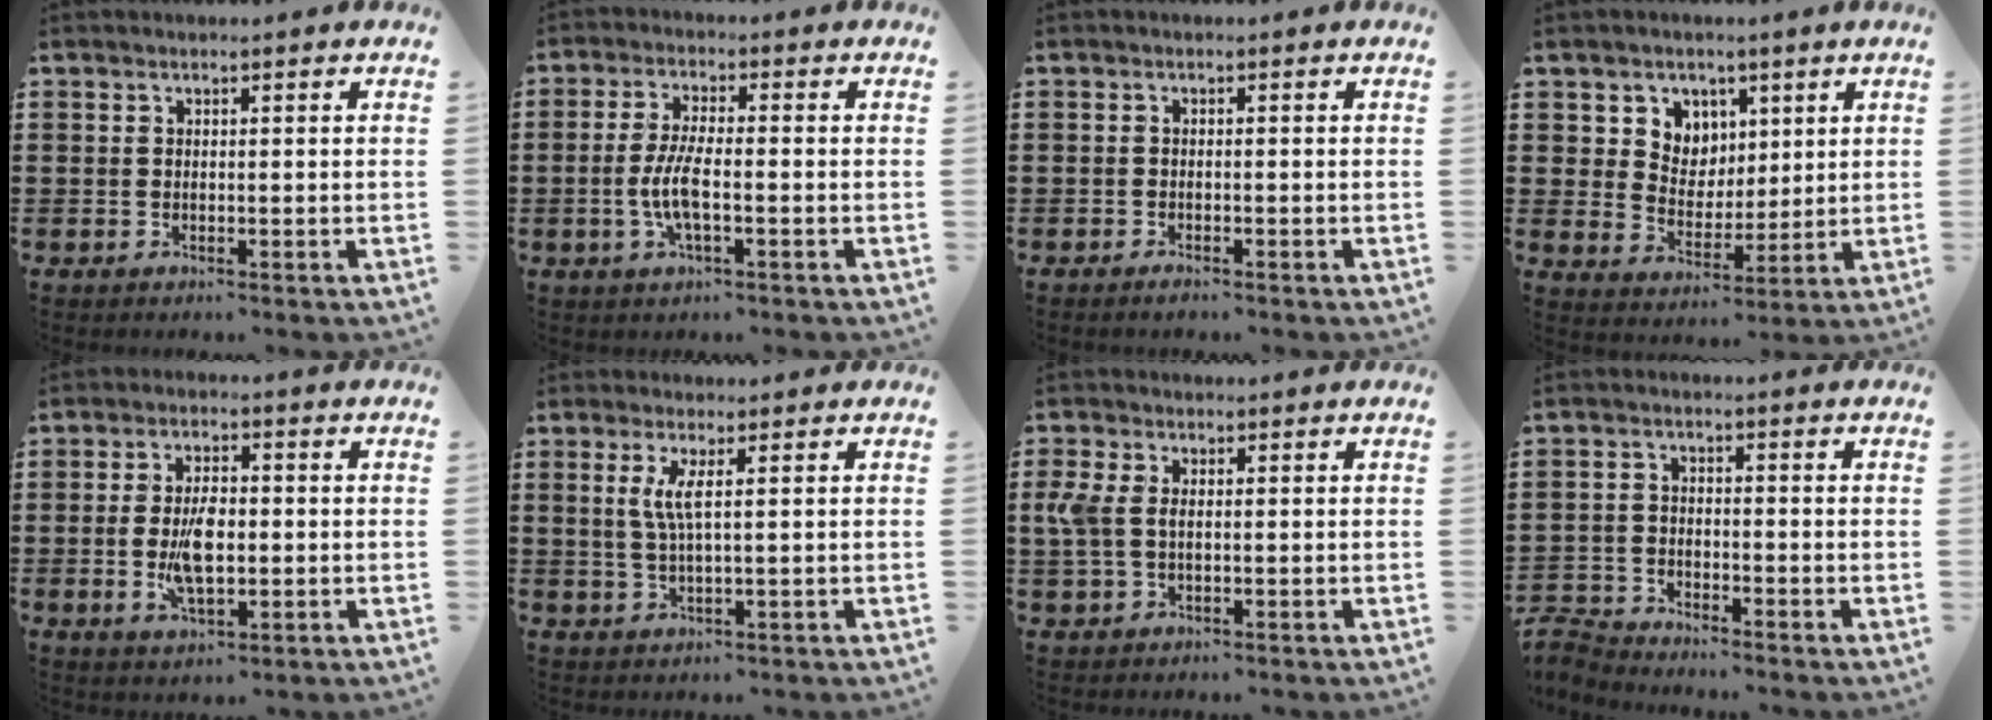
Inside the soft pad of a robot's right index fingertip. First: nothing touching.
{"total": 5.6, "force": [-1.3, 1.4, 5.3], "torque": [-0.121, -0.006, -0.032]}
{"total": 0.8, "force": [-0.7, 0.0, 0.3], "torque": [-0.011, -0.007, -0.012]}
{"total": 5.6, "force": [2.9, 4.7, 0.0], "torque": [-0.027, -0.005, 0.051]}
{"total": 6.7, "force": [-0.7, 3.1, 5.9], "torque": [-0.125, -0.007, -0.021]}
{"total": 3.9, "force": [0.9, 0.2, 3.8], "torque": [-0.083, -0.007, 0.011]}
{"total": 3.6, "force": [0.3, 2.3, 2.8], "torque": [-0.090, -0.002, -0.005]}
{"total": 3.4, "force": [-3.4, 0.4, 0.0], "torque": [-0.021, -0.006, -0.077]}